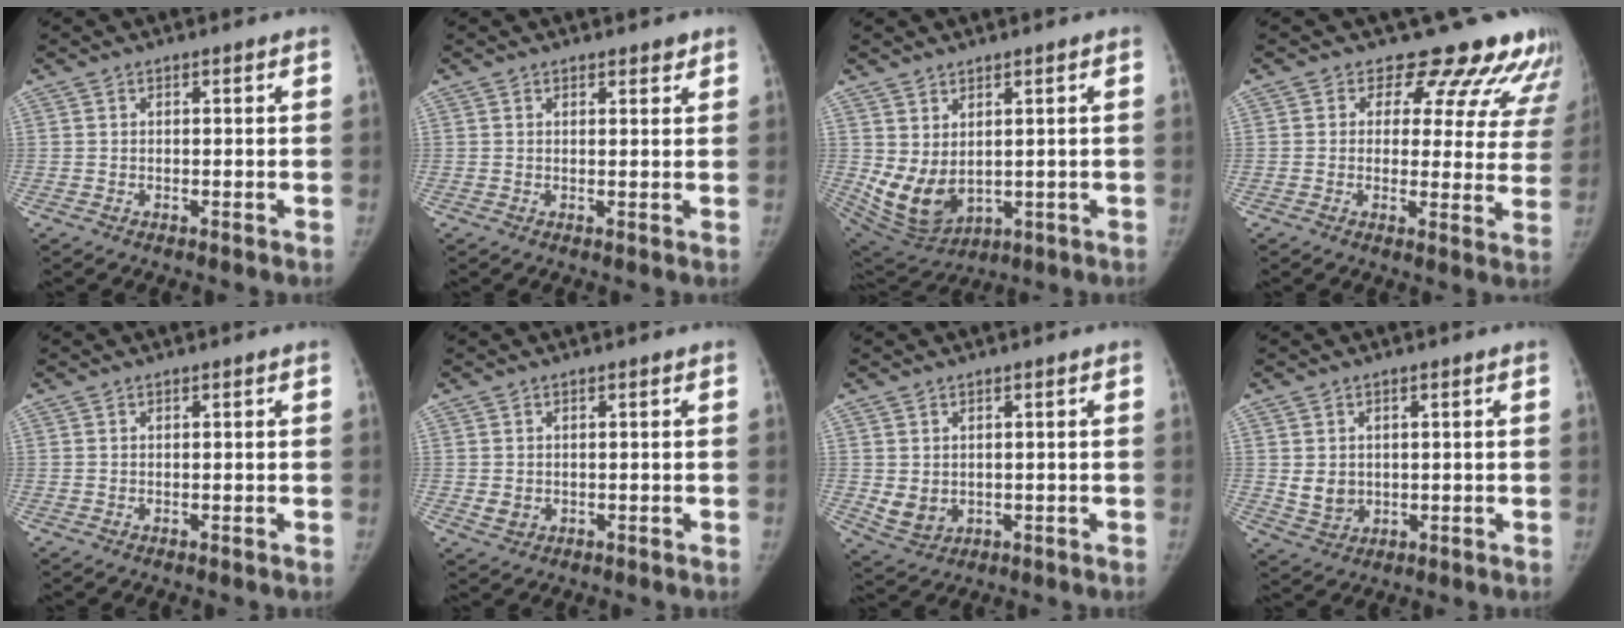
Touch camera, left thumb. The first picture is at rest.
{"total": 1.6, "force": [1.3, 0.7, 0.7], "torque": [0.001, -0.008, 0.015]}
{"total": 9.9, "force": [1.2, 6.6, 7.3], "torque": [-0.129, -0.022, 0.049]}
{"total": 14.5, "force": [12.7, 6.3, 3.2], "torque": [0.019, -0.080, 0.122]}
{"total": 0.0}
{"total": 2.1, "force": [-0.1, 1.8, 1.0], "torque": [-0.013, -0.002, 0.005]}
{"total": 4.6, "force": [0.0, 3.8, 2.5], "torque": [-0.035, -0.009, 0.018]}
{"total": 4.4, "force": [0.5, 3.7, 2.2], "torque": [-0.024, -0.009, 0.022]}